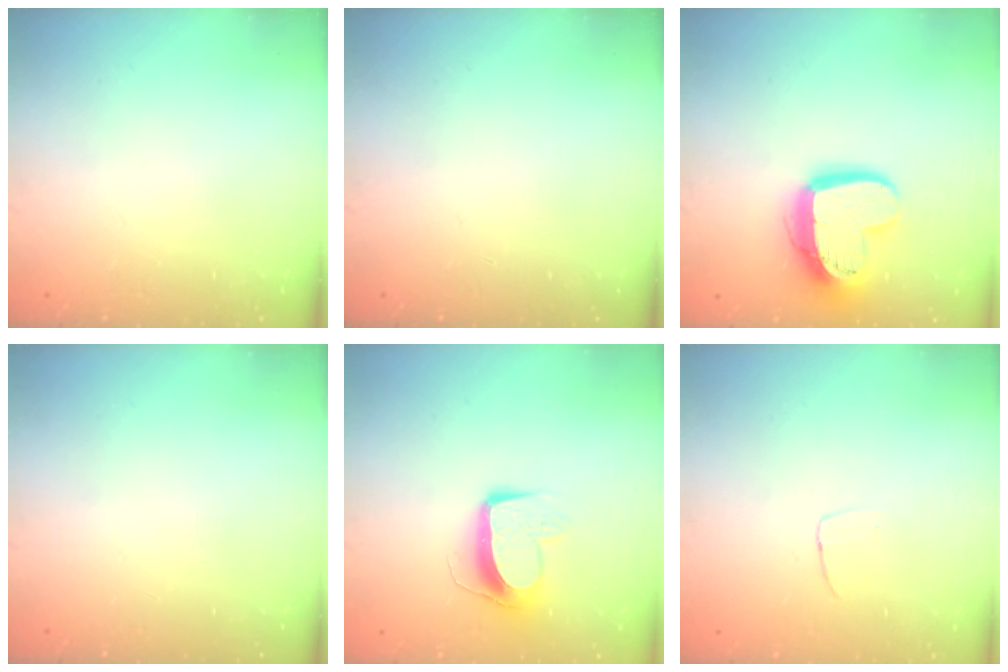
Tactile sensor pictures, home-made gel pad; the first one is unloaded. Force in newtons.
{"total": 0.0}
{"total": 15.8, "press": 15.8, "slide": 1.3}
{"total": 0.0}
{"total": 10.8, "press": 10.7, "slide": 0.7}
{"total": 2.9, "press": 2.9, "slide": 0.1}